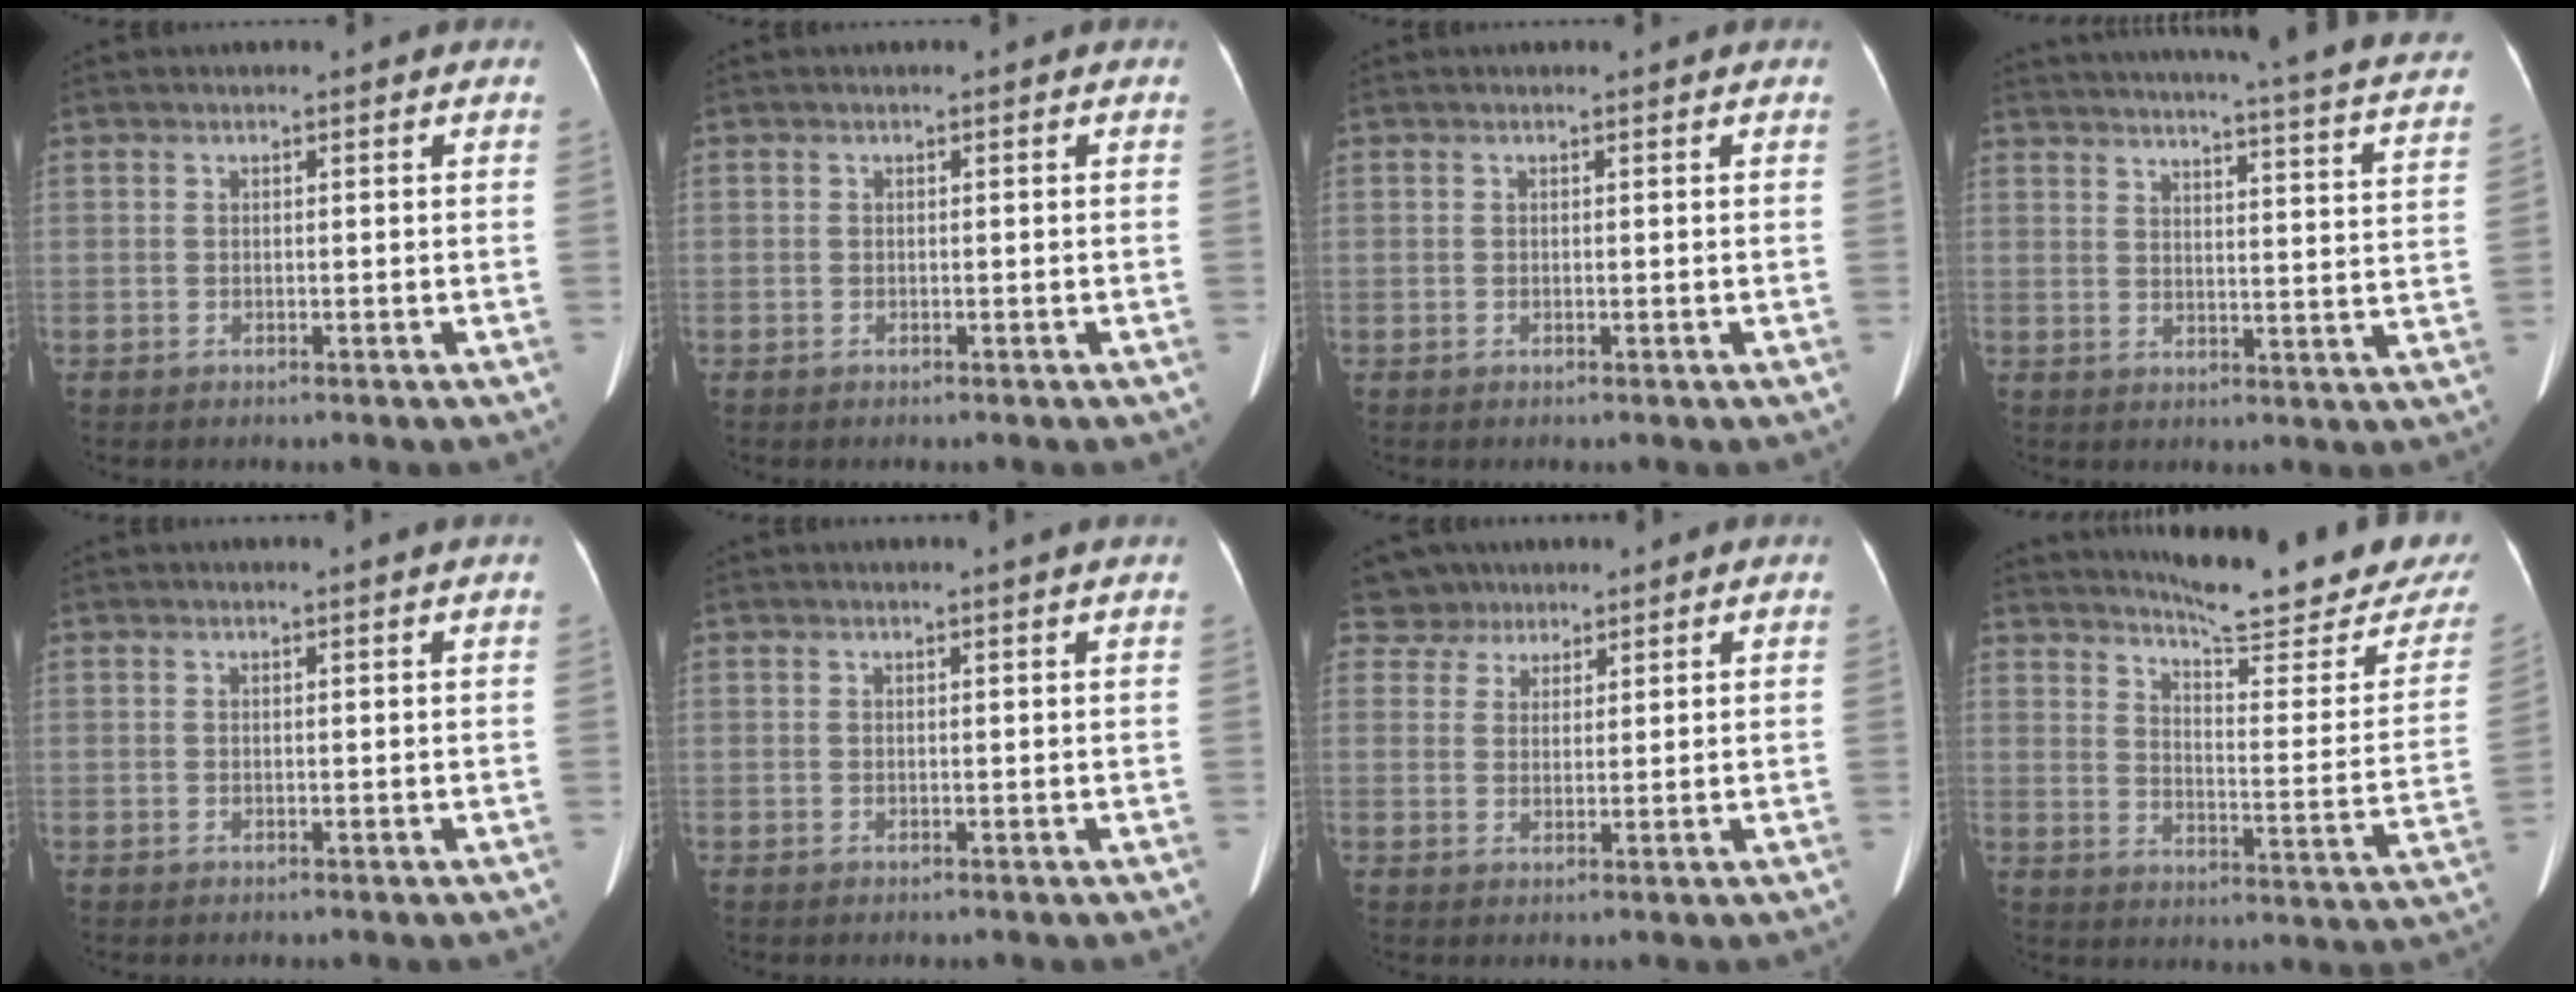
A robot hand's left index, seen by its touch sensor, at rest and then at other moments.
{"total": 0.0}
{"total": 0.0}
{"total": 29.7, "force": [26.6, 1.5, 13.0], "torque": [-0.192, -0.059, 0.310]}
{"total": 0.8, "force": [0.6, -0.2, 0.3], "torque": [-0.009, -0.002, 0.015]}
{"total": 1.5, "force": [1.3, -0.4, 0.5], "torque": [-0.017, -0.005, 0.020]}
{"total": 4.4, "force": [3.5, 2.5, -0.9], "torque": [0.023, 0.011, 0.060]}
{"total": 22.5, "force": [20.2, 1.8, 9.9], "torque": [-0.142, -0.078, 0.250]}